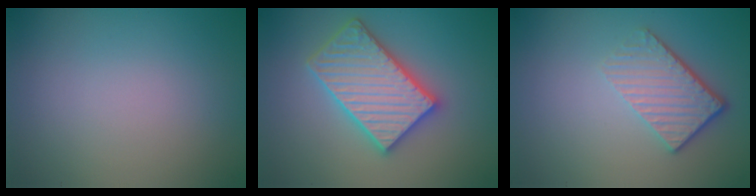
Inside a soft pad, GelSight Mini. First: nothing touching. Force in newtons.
{"total": 5.5, "press": 5.5, "slide": 0.8}
{"total": 4.2, "press": 2.8, "slide": 3.1}